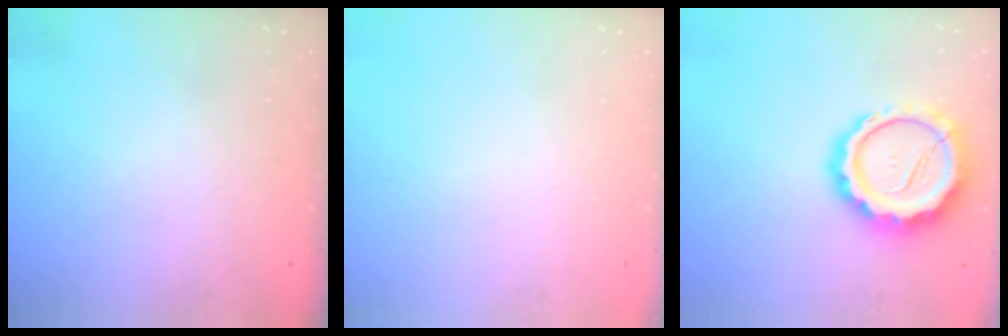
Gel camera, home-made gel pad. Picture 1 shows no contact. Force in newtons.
{"total": 0.0}
{"total": 16.7, "press": 16.5, "slide": 2.9}